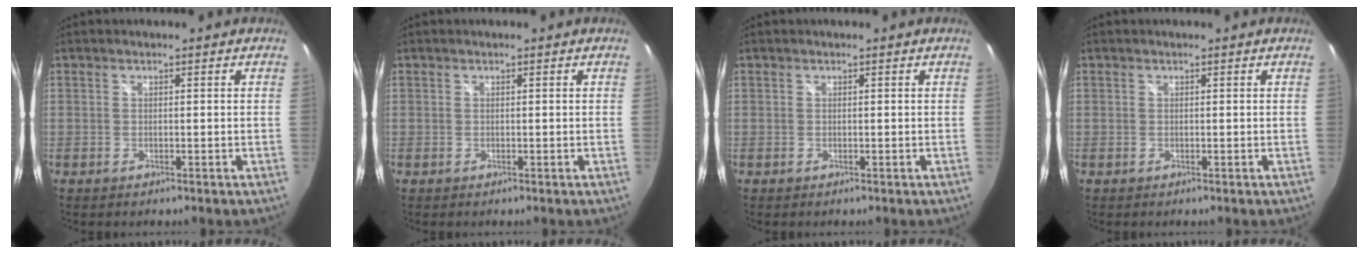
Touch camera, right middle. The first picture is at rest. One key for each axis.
{"total": 0.0}
{"total": 0.0}
{"total": 0.0}